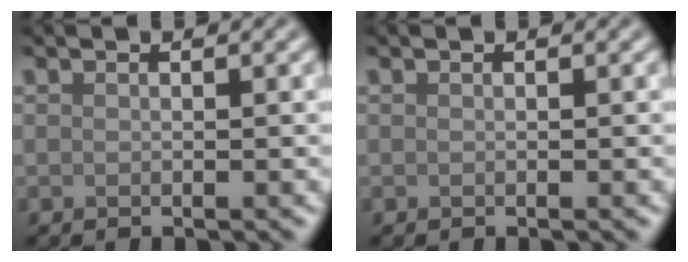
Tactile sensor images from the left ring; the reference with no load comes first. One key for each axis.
{"total": 0.0}